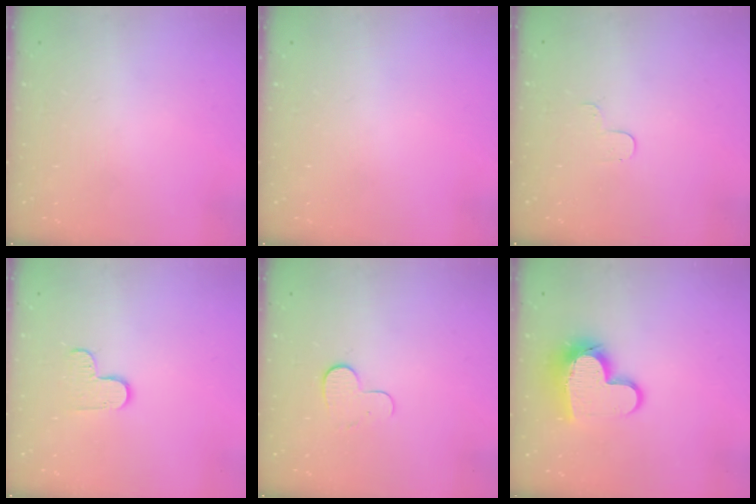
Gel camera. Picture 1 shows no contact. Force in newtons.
{"total": 0.0}
{"total": 3.4, "press": 3.4, "slide": 0.4}
{"total": 6.1, "press": 6.1, "slide": 0.6}
{"total": 6.3, "press": 6.3, "slide": 0.5}
{"total": 13.2, "press": 13.2, "slide": 1.1}